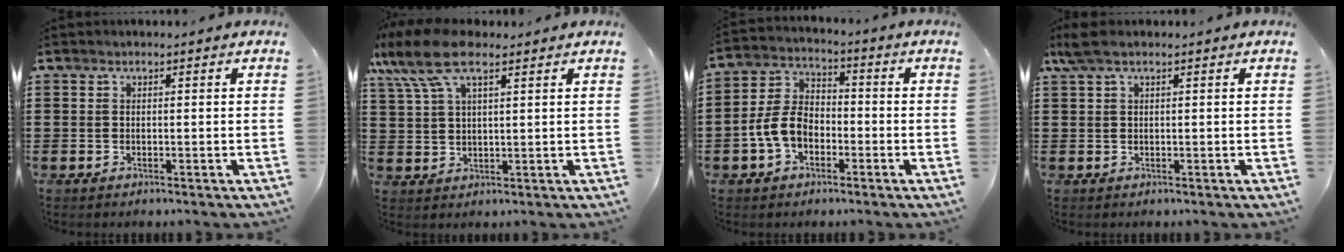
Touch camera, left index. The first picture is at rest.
{"total": 10.3, "force": [6.0, 4.2, 7.3], "torque": [-0.173, -0.005, 0.106]}
{"total": 6.8, "force": [-2.5, 4.6, 4.3], "torque": [-0.113, 0.008, -0.056]}
{"total": 2.1, "force": [1.0, 0.5, 1.7], "torque": [-0.035, 0.002, 0.019]}